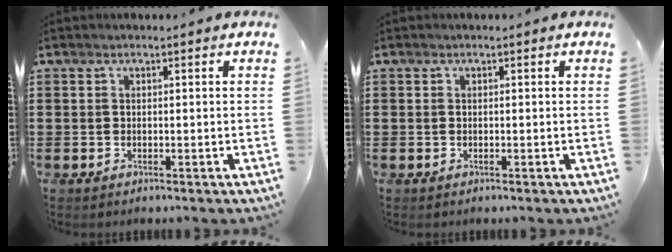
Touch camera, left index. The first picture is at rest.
{"total": 0.0}